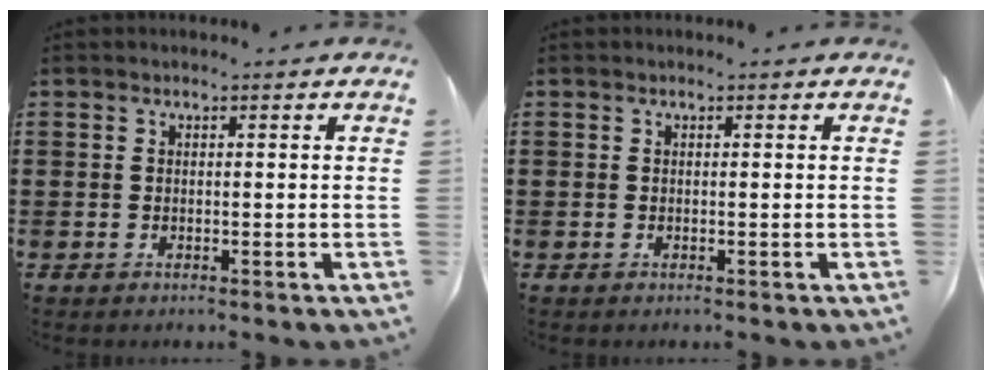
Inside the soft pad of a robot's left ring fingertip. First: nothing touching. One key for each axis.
{"total": 0.0}